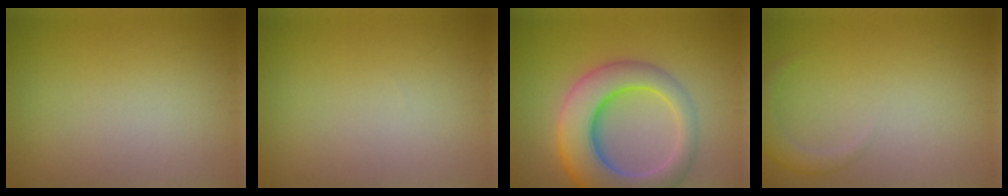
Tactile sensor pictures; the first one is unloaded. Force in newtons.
{"total": 0.0}
{"total": 9.8, "press": 9.8, "slide": 0.6}
{"total": 1.8, "press": 1.8, "slide": 0.1}